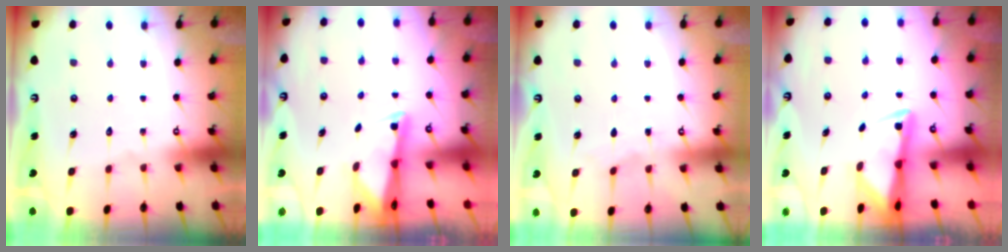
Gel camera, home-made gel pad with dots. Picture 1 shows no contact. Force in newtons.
{"total": 2.0, "press": 2.0, "slide": 0.3}
{"total": 2.4, "press": 2.4, "slide": 0.2}
{"total": 2.8, "press": 2.8, "slide": 0.4}